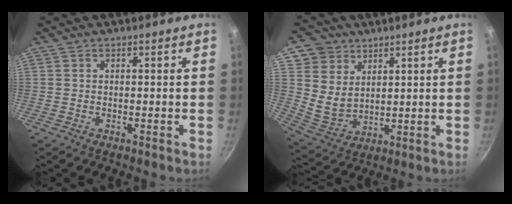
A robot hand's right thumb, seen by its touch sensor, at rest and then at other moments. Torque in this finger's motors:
{"motor_torque": [-0.97, 1.17, 0.04, -0.04, 0.04]}